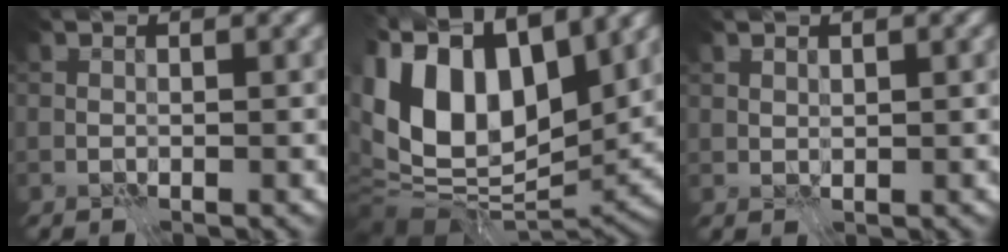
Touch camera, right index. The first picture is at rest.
{"total": 14.7, "force": [4.3, 8.0, 11.5], "torque": [-0.238, 0.012, 0.076]}
{"total": 0.8, "force": [0.8, 0.2, 0.1], "torque": [-0.001, 0.002, 0.018]}